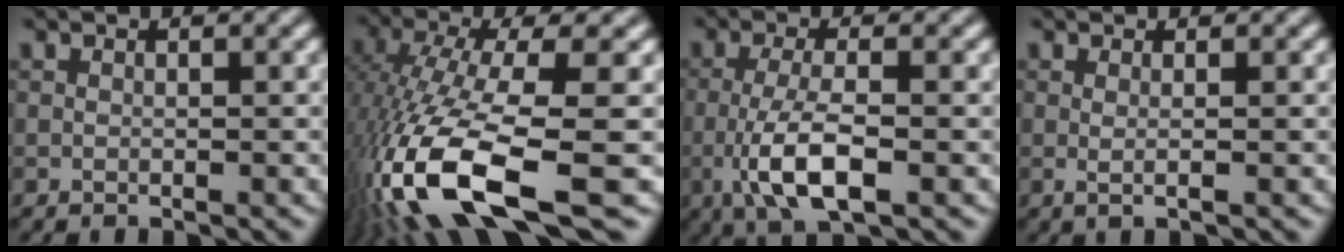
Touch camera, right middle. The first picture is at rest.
{"total": 14.4, "force": [-5.7, 4.3, 12.5], "torque": [-0.270, -0.028, -0.090]}
{"total": 5.6, "force": [-1.4, 1.8, 5.1], "torque": [-0.104, -0.005, -0.029]}
{"total": 1.3, "force": [0.1, 0.4, 1.3], "torque": [-0.021, 0.001, -0.003]}